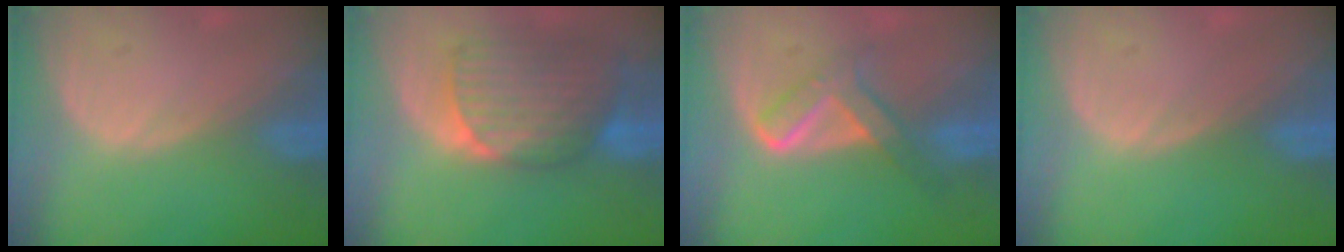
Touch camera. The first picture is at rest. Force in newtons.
{"total": 9.2, "press": 8.3, "slide": 3.9}
{"total": 5.3, "press": 5.2, "slide": 1.1}
{"total": 0.0}